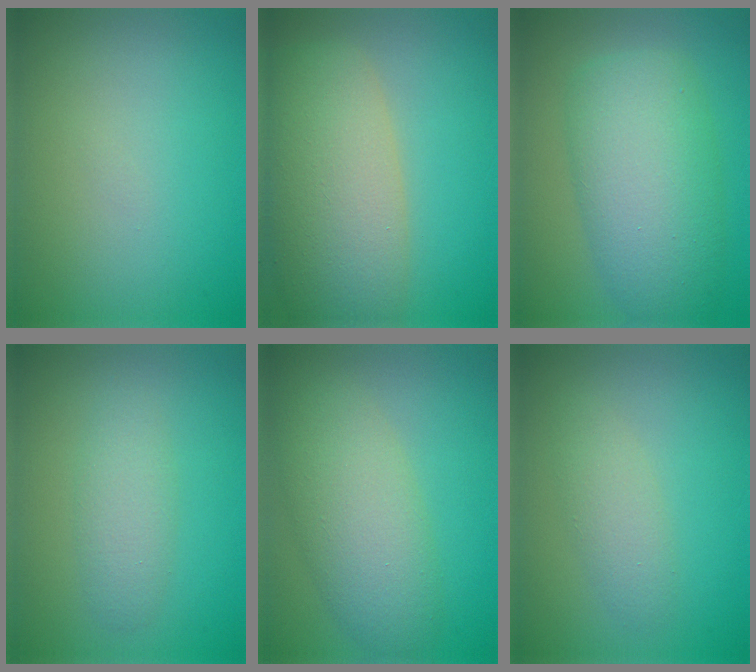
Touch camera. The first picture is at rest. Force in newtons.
{"total": 9.7, "press": 9.7, "slide": 0.6}
{"total": 8.4, "press": 8.4, "slide": 0.2}
{"total": 2.4, "press": 2.4, "slide": 0.2}
{"total": 6.0, "press": 6.0, "slide": 0.2}
{"total": 2.1, "press": 2.1, "slide": 0.1}